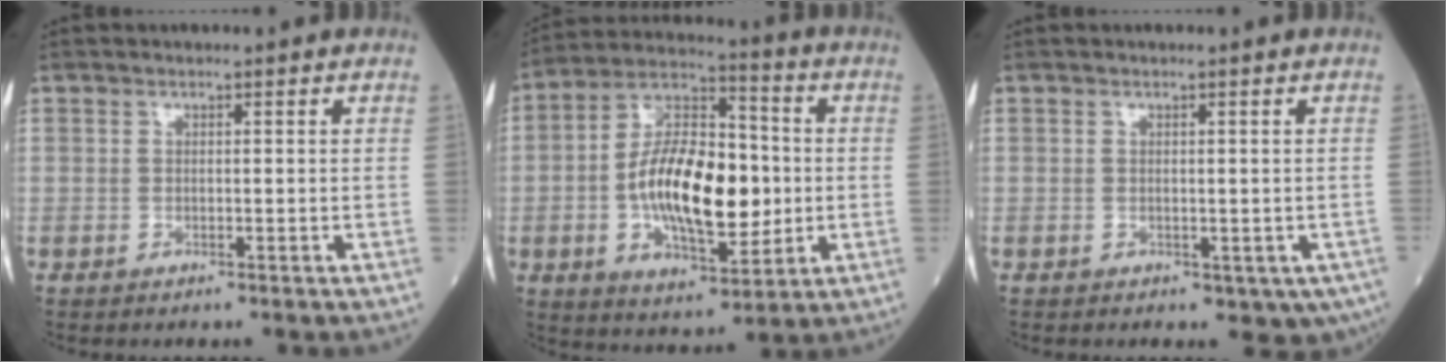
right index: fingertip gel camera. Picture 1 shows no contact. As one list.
[{"total": 17.8, "force": [-1.4, 7.4, 16.1], "torque": [-0.298, 0.012, -0.022]}, {"total": 4.2, "force": [-1.7, 2.5, 2.9], "torque": [-0.022, -0.002, -0.014]}]